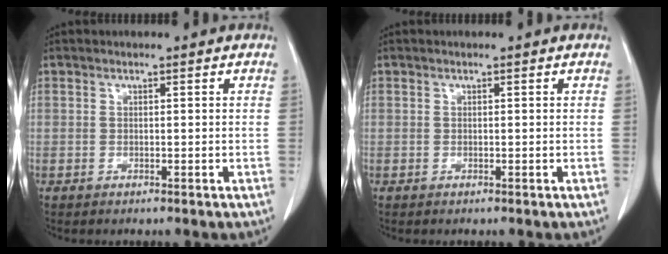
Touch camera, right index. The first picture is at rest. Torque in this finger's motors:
{"motor_torque": [0.00, 0.00, 0.00, 0.00]}